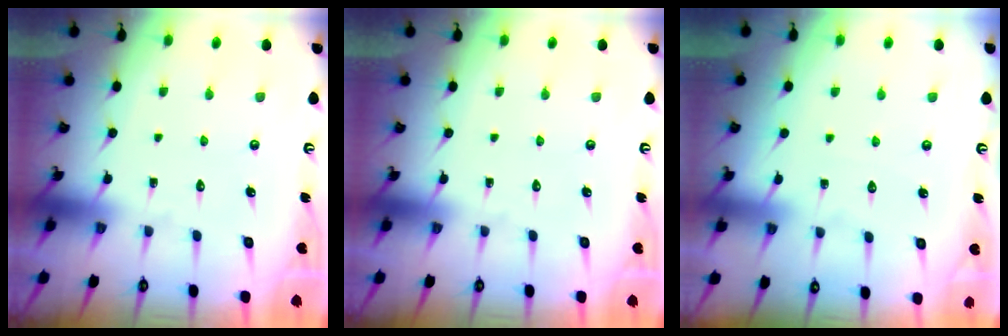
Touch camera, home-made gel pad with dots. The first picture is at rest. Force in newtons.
{"total": 0.0}
{"total": 2.4, "press": 2.4, "slide": 0.4}